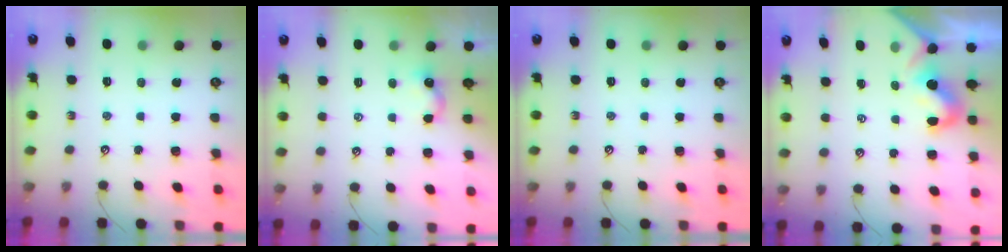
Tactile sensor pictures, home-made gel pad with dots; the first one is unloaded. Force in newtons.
{"total": 2.6, "press": 2.6, "slide": 0.2}
{"total": 0.0}
{"total": 2.0, "press": 2.0, "slide": 0.6}